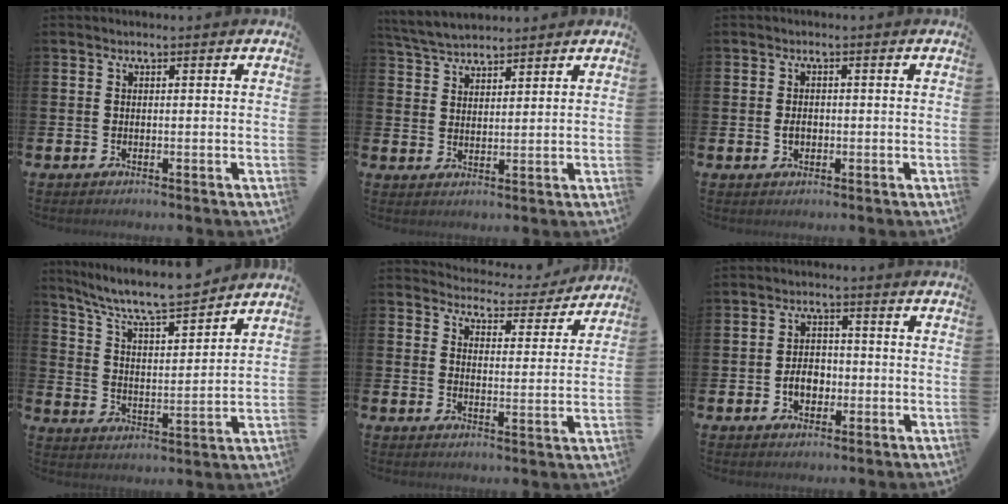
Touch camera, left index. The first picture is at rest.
{"total": 4.5, "force": [4.4, 0.7, 0.5], "torque": [-0.029, -0.015, 0.082]}
{"total": 1.6, "force": [-0.2, 1.2, 1.1], "torque": [-0.018, 0.006, -0.006]}
{"total": 8.3, "force": [7.8, 0.7, 2.6], "torque": [-0.087, -0.053, 0.136]}
{"total": 4.3, "force": [4.2, 1.0, 0.1], "torque": [-0.011, -0.040, 0.067]}
{"total": 3.8, "force": [-1.1, 2.7, 2.4], "torque": [-0.026, -0.004, -0.028]}